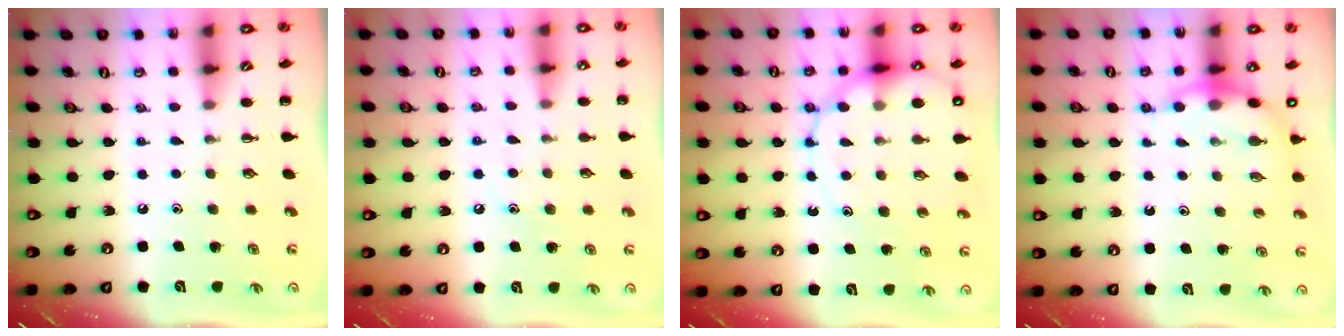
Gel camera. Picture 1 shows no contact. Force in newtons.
{"total": 7.5, "press": 7.3, "slide": 1.8}
{"total": 13.4, "press": 13.0, "slide": 3.1}
{"total": 8.1, "press": 8.0, "slide": 1.3}